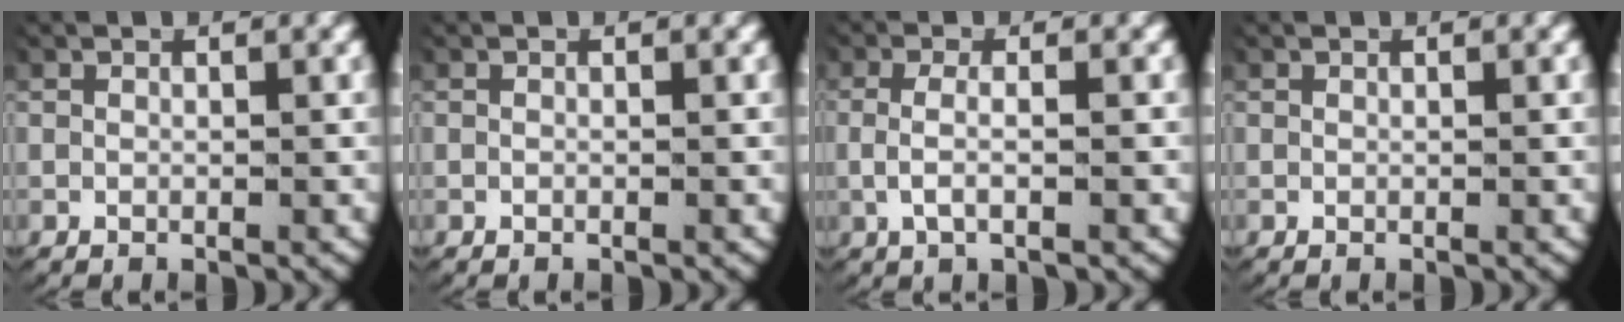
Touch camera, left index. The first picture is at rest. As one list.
[{"total": 0.0}, {"total": 3.0, "force": [-0.5, 1.3, 2.7], "torque": [-0.065, -0.006, -0.005]}, {"total": 0.0}]